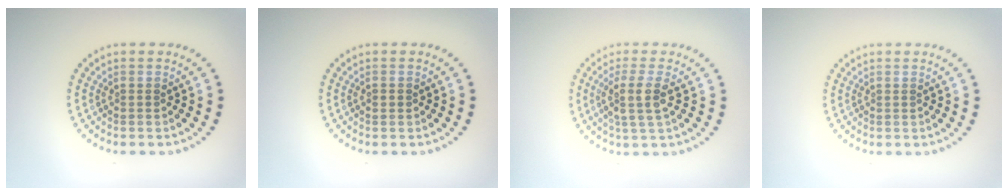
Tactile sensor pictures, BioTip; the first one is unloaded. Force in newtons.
{"total": 0.9, "press": 0.9, "slide": 0.2}
{"total": 3.0, "press": 2.4, "slide": 1.8}
{"total": 0.0}